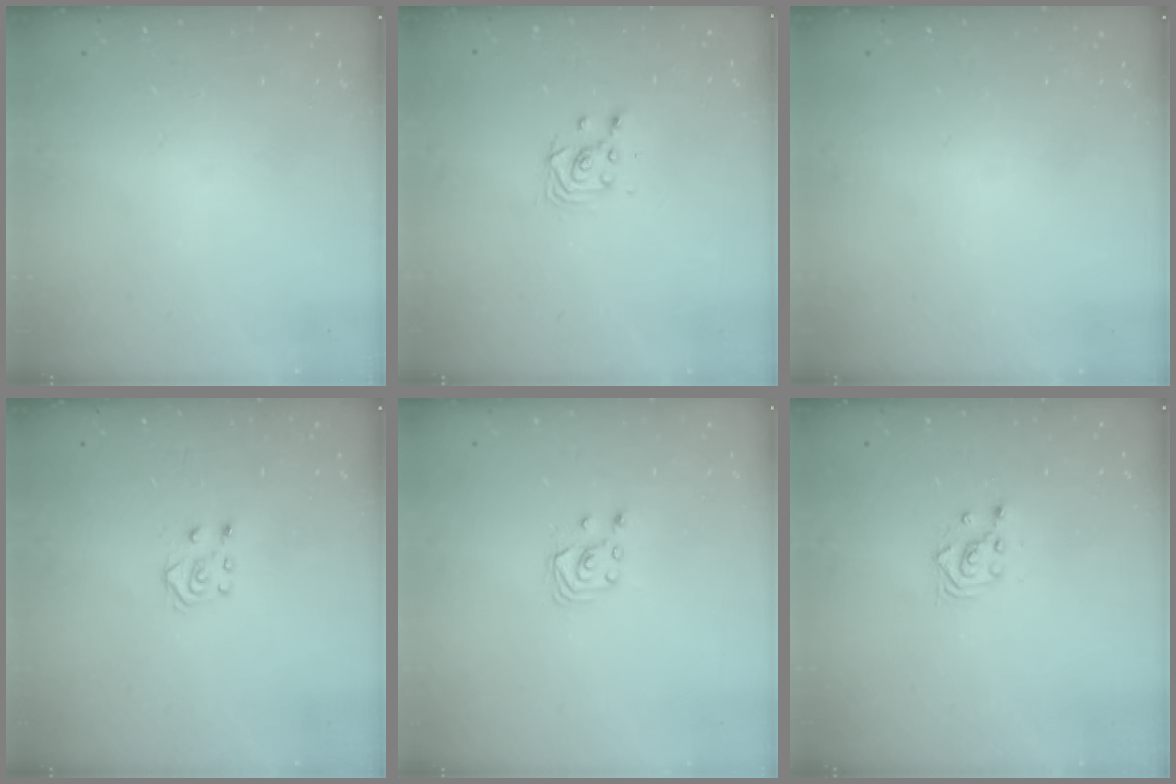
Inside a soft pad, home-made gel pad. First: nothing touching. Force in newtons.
{"total": 3.3, "press": 3.2, "slide": 0.6}
{"total": 0.0}
{"total": 5.2, "press": 5.2, "slide": 0.4}
{"total": 2.6, "press": 2.6, "slide": 0.3}
{"total": 2.3, "press": 2.3, "slide": 0.2}